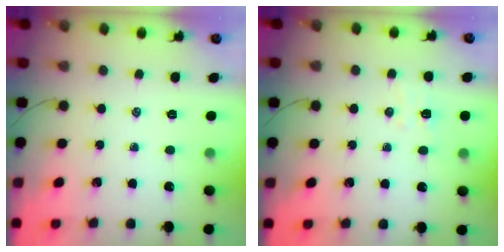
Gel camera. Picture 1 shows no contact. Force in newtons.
{"total": 4.6, "press": 4.5, "slide": 0.9}